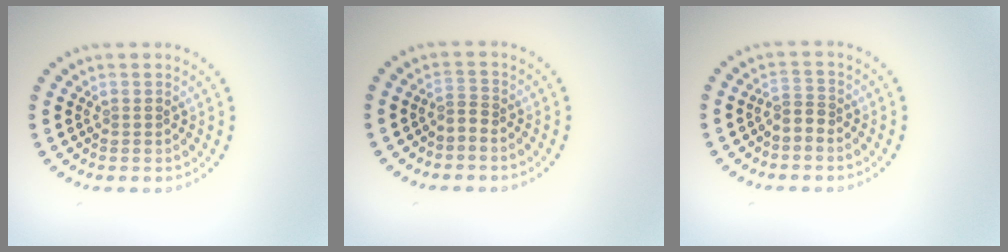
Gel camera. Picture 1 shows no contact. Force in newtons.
{"total": 1.1, "press": 0.5, "slide": 1.0}
{"total": 1.7, "press": 1.2, "slide": 1.2}